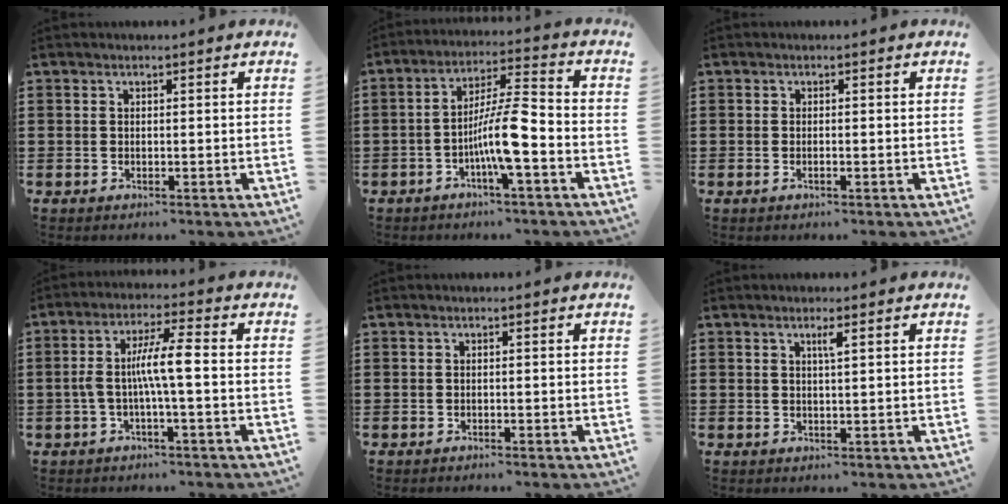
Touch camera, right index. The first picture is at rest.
{"total": 8.9, "force": [-3.2, 1.3, 8.2], "torque": [-0.158, -0.001, -0.063]}
{"total": 0.5, "force": [-0.2, 0.0, 0.5], "torque": [-0.009, -0.003, -0.003]}
{"total": 7.1, "force": [-0.7, 0.9, 7.0], "torque": [-0.141, 0.001, -0.023]}
{"total": 0.5, "force": [-0.5, -0.1, 0.1], "torque": [-0.004, -0.002, -0.011]}
{"total": 1.4, "force": [0.7, 0.0, 1.3], "torque": [-0.025, 0.000, 0.011]}